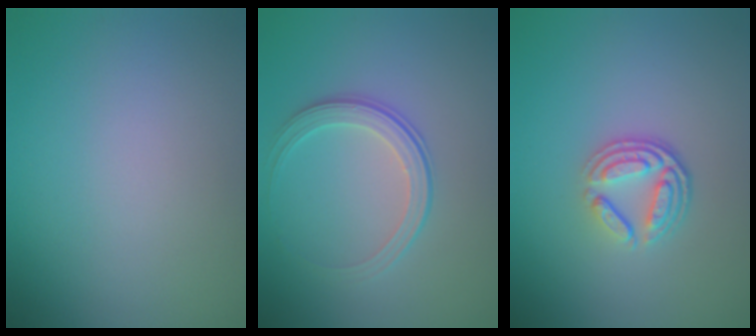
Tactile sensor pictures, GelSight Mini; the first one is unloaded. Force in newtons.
{"total": 2.5, "press": 1.9, "slide": 1.7}
{"total": 3.9, "press": 2.8, "slide": 2.7}